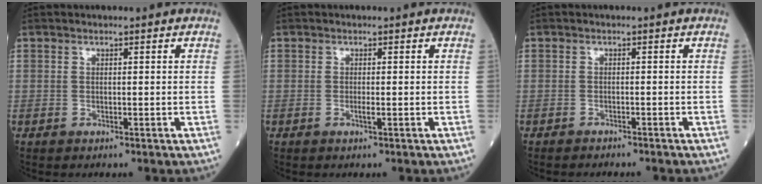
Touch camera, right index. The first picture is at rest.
{"total": 0.9, "force": [-0.3, 0.0, 0.9], "torque": [-0.018, -0.002, -0.004]}
{"total": 3.2, "force": [-3.0, 0.4, 1.0], "torque": [-0.012, -0.003, -0.038]}